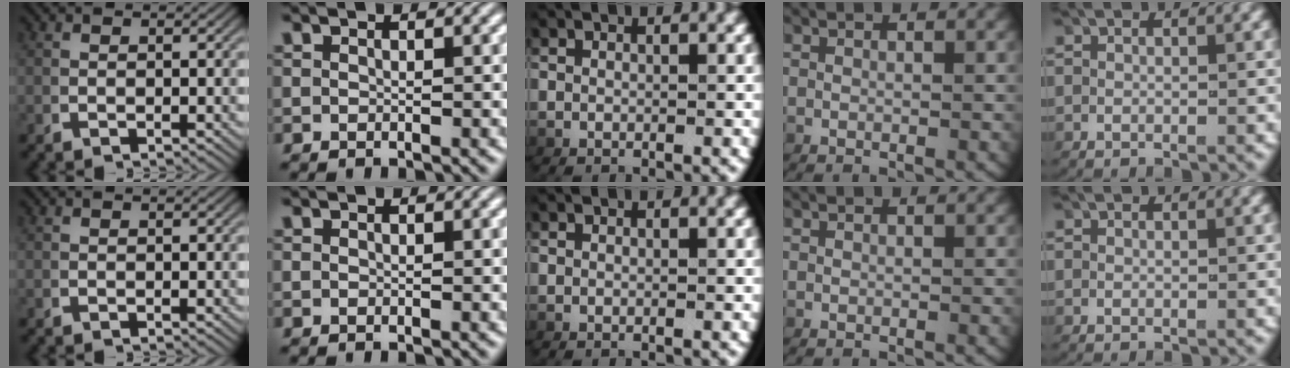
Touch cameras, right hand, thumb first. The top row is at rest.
{}